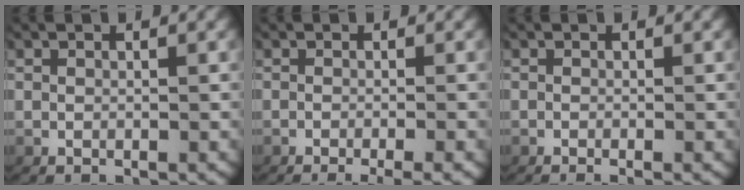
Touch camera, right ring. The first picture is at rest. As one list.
[{"total": 4.5, "force": [-3.5, 1.0, 2.7], "torque": [-0.025, -0.003, -0.050]}, {"total": 1.5, "force": [-1.2, 0.2, 0.9], "torque": [-0.007, 0.001, -0.020]}]